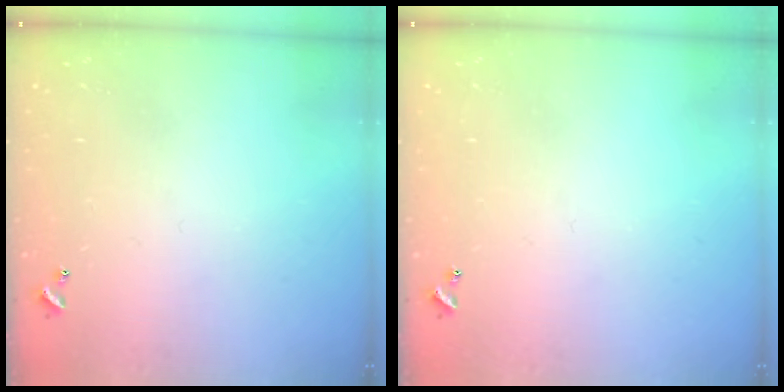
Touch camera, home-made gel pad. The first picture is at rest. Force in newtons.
{"total": 0.0}